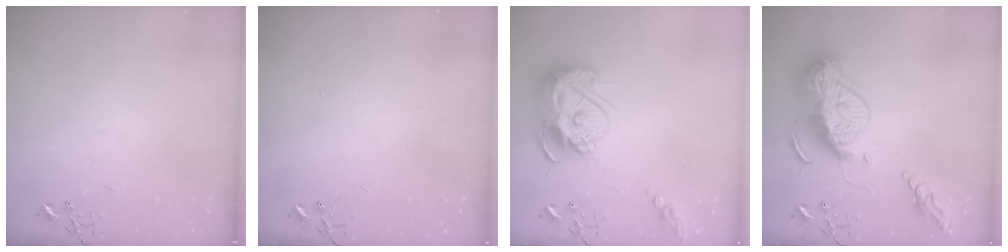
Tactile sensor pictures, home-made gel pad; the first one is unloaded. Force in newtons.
{"total": 1.2, "press": 1.2, "slide": 0.1}
{"total": 16.6, "press": 16.5, "slide": 1.4}
{"total": 20.4, "press": 20.4, "slide": 1.7}